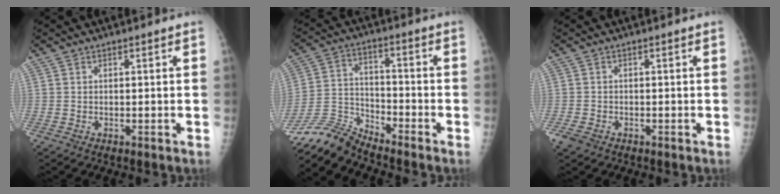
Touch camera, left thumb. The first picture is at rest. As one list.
[{"total": 8.4, "force": [-8.4, 0.7, 0.2], "torque": [-0.013, 0.058, -0.171]}, {"total": 2.2, "force": [-1.3, 1.5, 0.9], "torque": [-0.017, 0.000, -0.022]}]